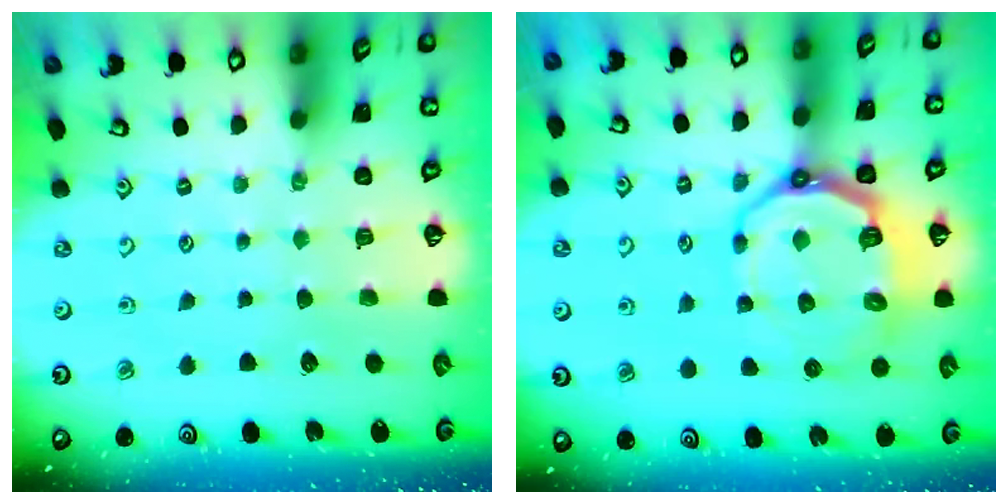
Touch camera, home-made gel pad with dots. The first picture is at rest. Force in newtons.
{"total": 13.2, "press": 12.6, "slide": 4.2}